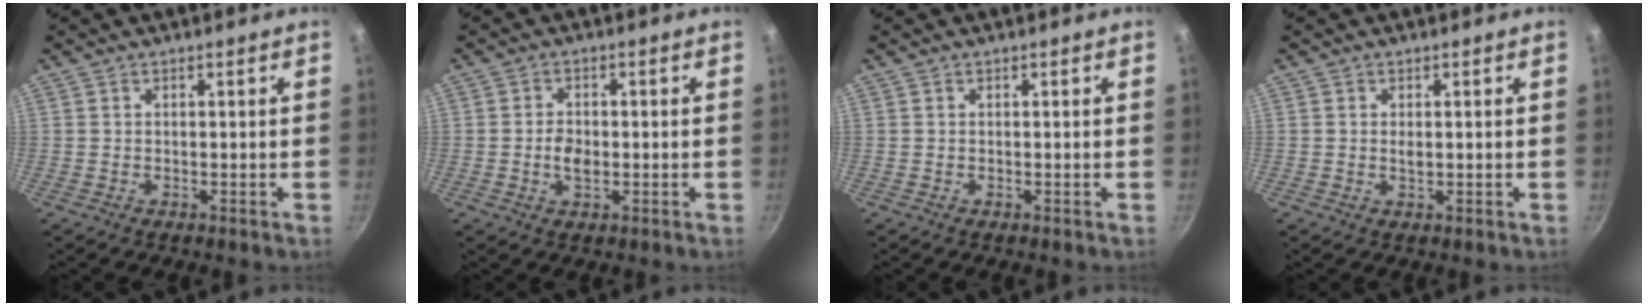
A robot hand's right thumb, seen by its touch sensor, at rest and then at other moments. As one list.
[{"total": 3.4, "force": [-0.5, 2.2, 2.6], "torque": [-0.041, 0.007, -0.012]}, {"total": 0.0}, {"total": 1.0, "force": [0.2, 0.5, 0.8], "torque": [-0.013, 0.000, 0.002]}]